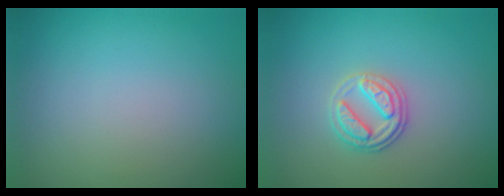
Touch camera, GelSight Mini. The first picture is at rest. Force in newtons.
{"total": 2.7, "press": 2.6, "slide": 0.8}